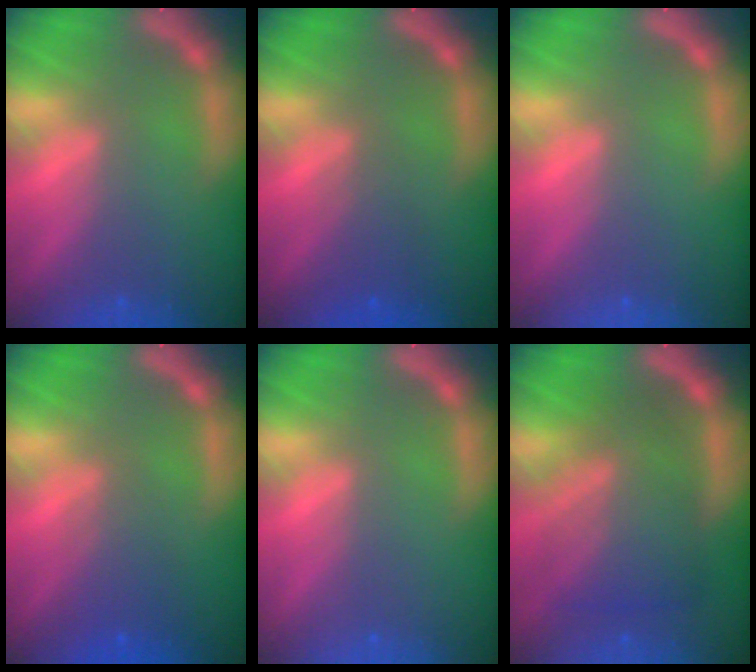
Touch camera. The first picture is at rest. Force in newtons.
{"total": 2.5}
{"total": 0.0}
{"total": 3.1}
{"total": 0.0}
{"total": 8.1}